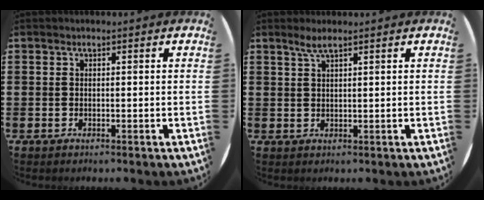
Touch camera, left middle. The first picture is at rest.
{"total": 2.1, "force": [1.6, 0.1, 1.4], "torque": [-0.031, 0.003, 0.028]}